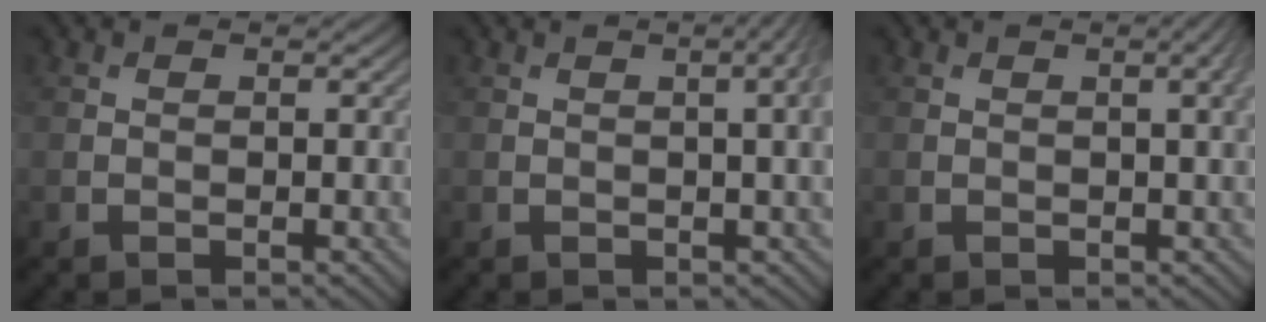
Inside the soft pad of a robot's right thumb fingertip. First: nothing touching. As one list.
[{"total": 3.8, "force": [0.7, 0.8, 3.6], "torque": [-0.046, 0.014, 0.008]}, {"total": 2.6, "force": [0.7, 0.4, 2.5], "torque": [-0.030, 0.008, 0.009]}]